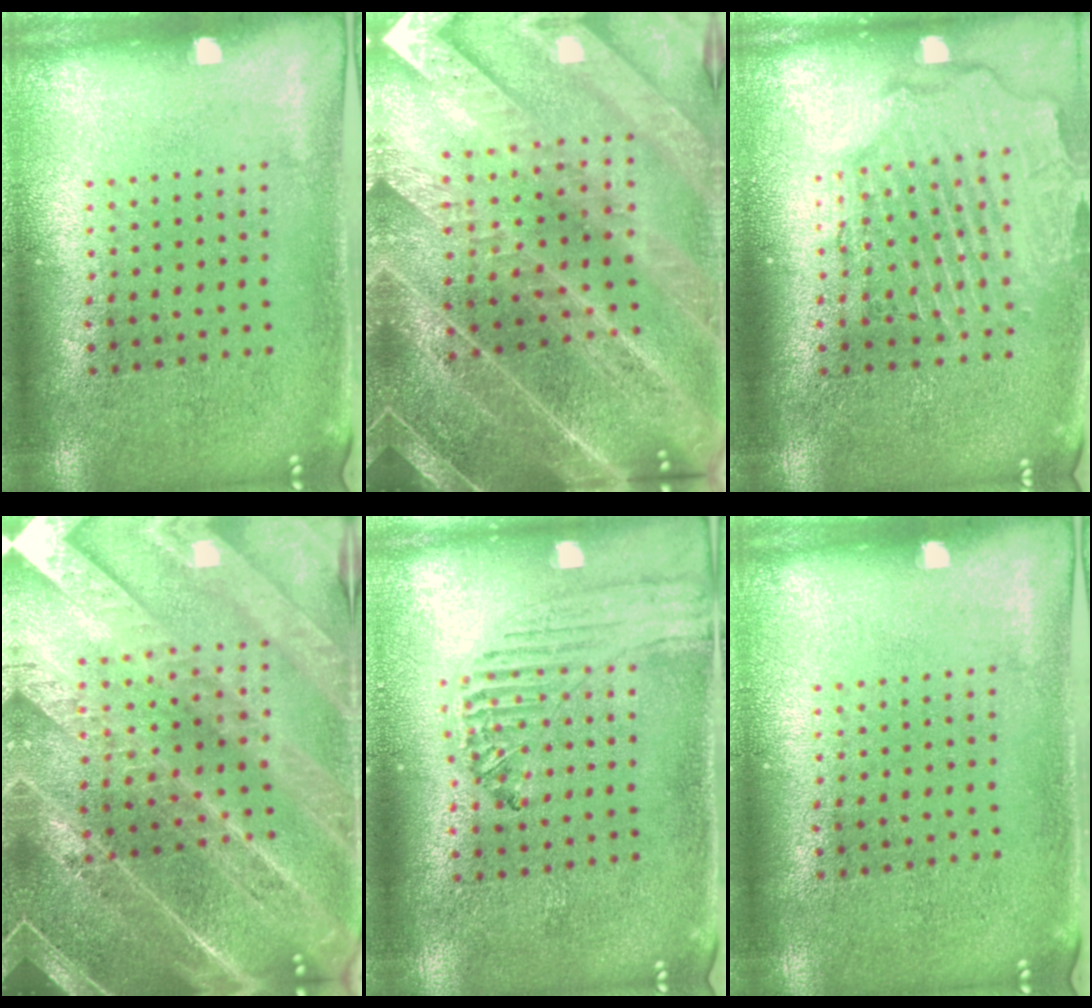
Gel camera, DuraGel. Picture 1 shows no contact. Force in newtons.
{"total": 4.2, "press": 3.9, "slide": 1.6}
{"total": 2.6, "press": 2.2, "slide": 1.3}
{"total": 5.2, "press": 4.5, "slide": 2.6}
{"total": 0.5, "press": 0.5, "slide": 0.2}
{"total": 0.0}